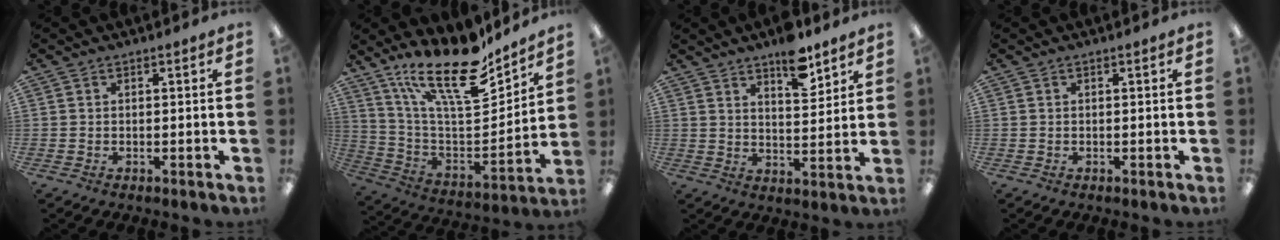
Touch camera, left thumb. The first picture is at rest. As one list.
[{"total": 22.3, "force": [16.4, 7.2, 13.4], "torque": [-0.234, -0.115, 0.284]}, {"total": 10.4, "force": [8.0, 3.5, 5.6], "torque": [-0.076, -0.049, 0.136]}, {"total": 0.0}]